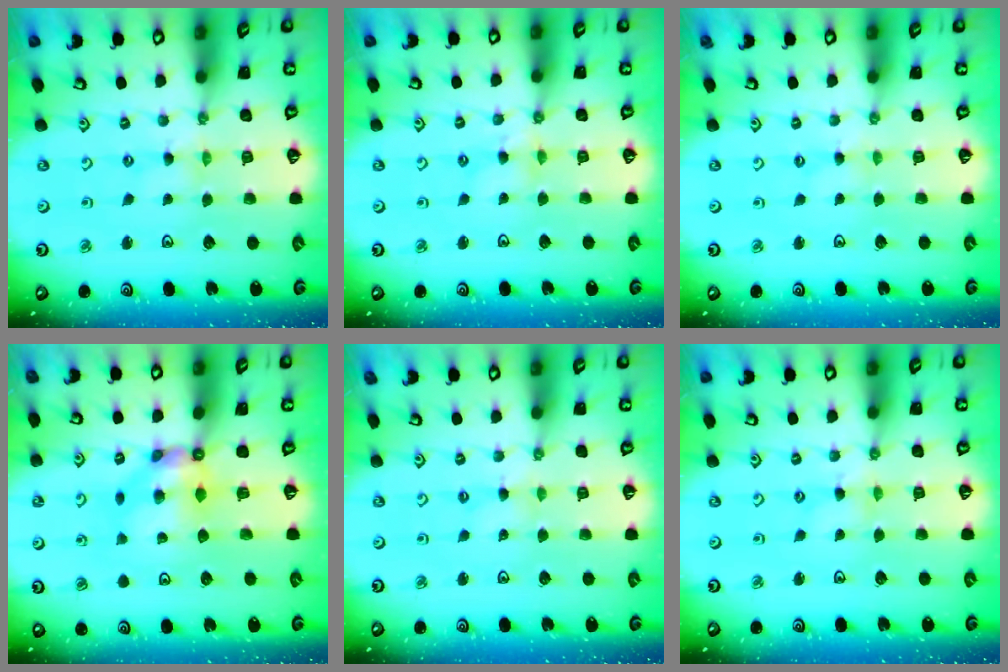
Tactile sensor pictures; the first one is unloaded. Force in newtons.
{"total": 3.0, "press": 3.0, "slide": 0.4}
{"total": 0.8, "press": 0.7, "slide": 0.2}
{"total": 6.6, "press": 6.6, "slide": 0.6}
{"total": 0.8, "press": 0.7, "slide": 0.3}
{"total": 1.7, "press": 1.7, "slide": 0.3}